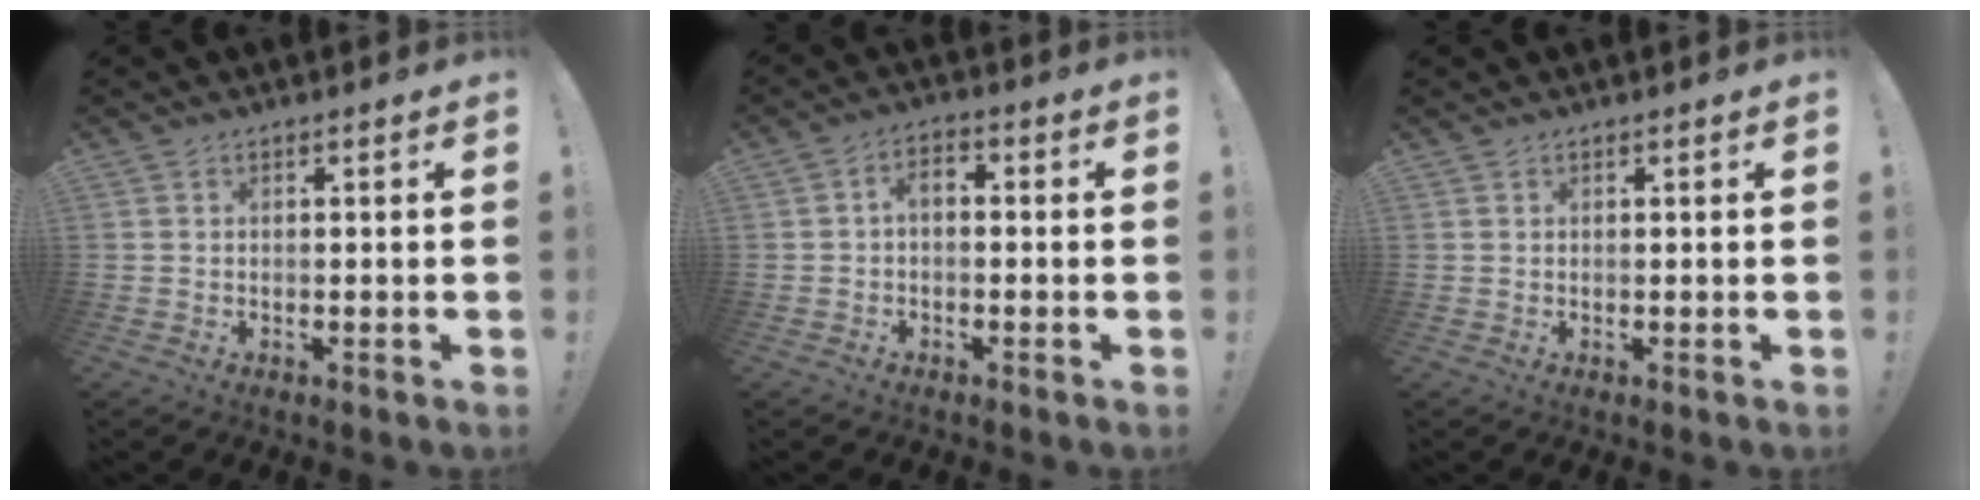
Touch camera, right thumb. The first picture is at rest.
{"total": 2.9, "force": [-0.8, 1.5, 2.3], "torque": [-0.047, 0.003, -0.018]}
{"total": 0.6, "force": [0.5, 0.2, 0.0], "torque": [0.006, -0.003, 0.010]}